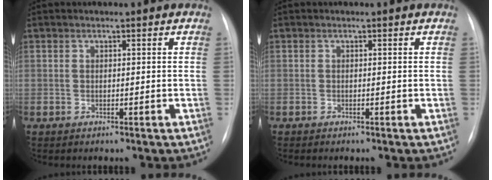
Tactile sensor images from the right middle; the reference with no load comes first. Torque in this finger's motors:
{"motor_torque": [0.45, -0.49, 0.05, 0.02]}